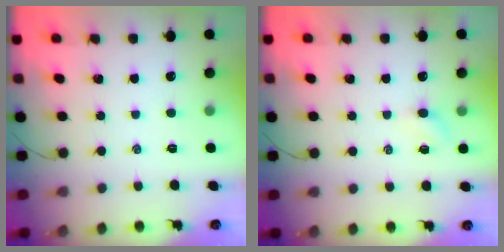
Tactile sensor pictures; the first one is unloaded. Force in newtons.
{"total": 2.3, "press": 2.2, "slide": 0.8}